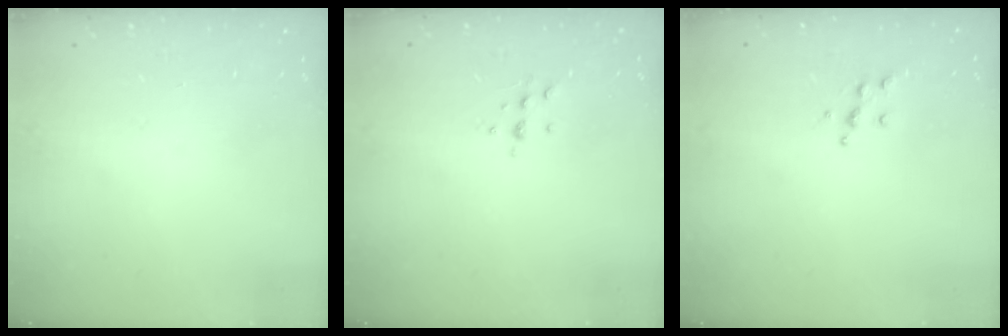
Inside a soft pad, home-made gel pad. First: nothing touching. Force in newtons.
{"total": 5.2, "press": 5.1, "slide": 0.9}
{"total": 5.3, "press": 5.2, "slide": 0.5}